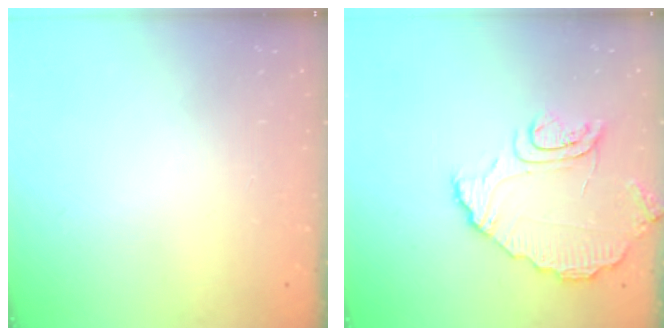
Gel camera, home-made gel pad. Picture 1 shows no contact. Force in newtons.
{"total": 9.4, "press": 9.3, "slide": 1.0}